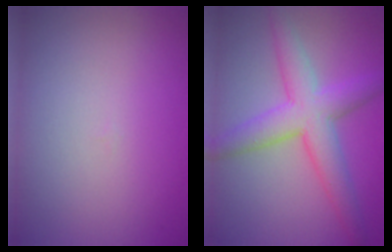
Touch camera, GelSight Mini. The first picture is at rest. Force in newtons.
{"total": 5.7, "press": 5.7, "slide": 0.1}